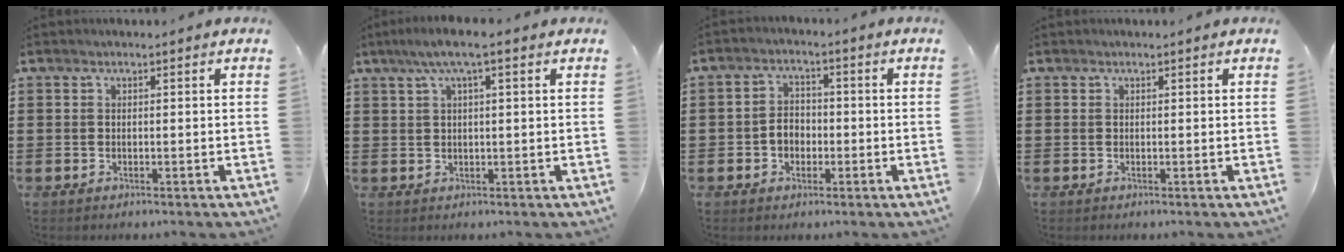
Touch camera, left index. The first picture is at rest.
{"total": 3.9, "force": [1.6, 0.3, 3.5], "torque": [-0.069, 0.004, 0.026]}
{"total": 3.3, "force": [-1.1, 2.6, 1.9], "torque": [-0.041, 0.006, -0.022]}
{"total": 0.0}